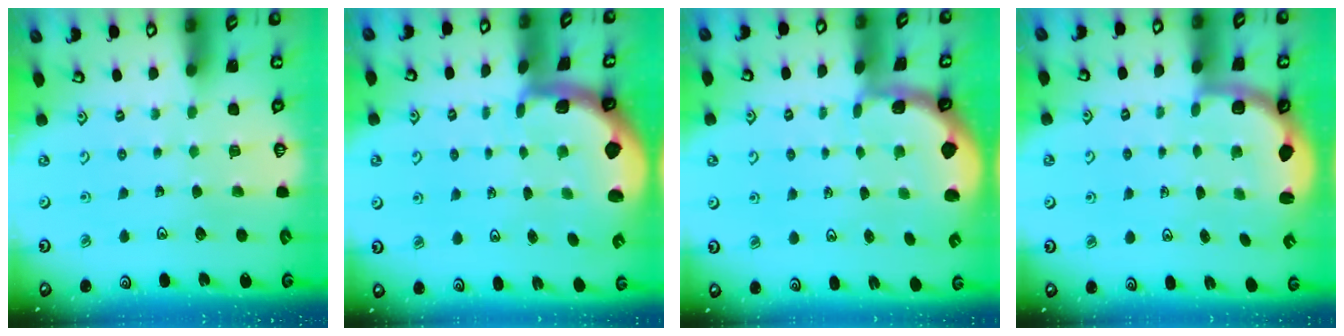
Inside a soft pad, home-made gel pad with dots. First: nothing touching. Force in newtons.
{"total": 1.6, "press": 1.5, "slide": 0.4}
{"total": 0.8, "press": 0.8, "slide": 0.2}
{"total": 3.0, "press": 2.8, "slide": 1.1}